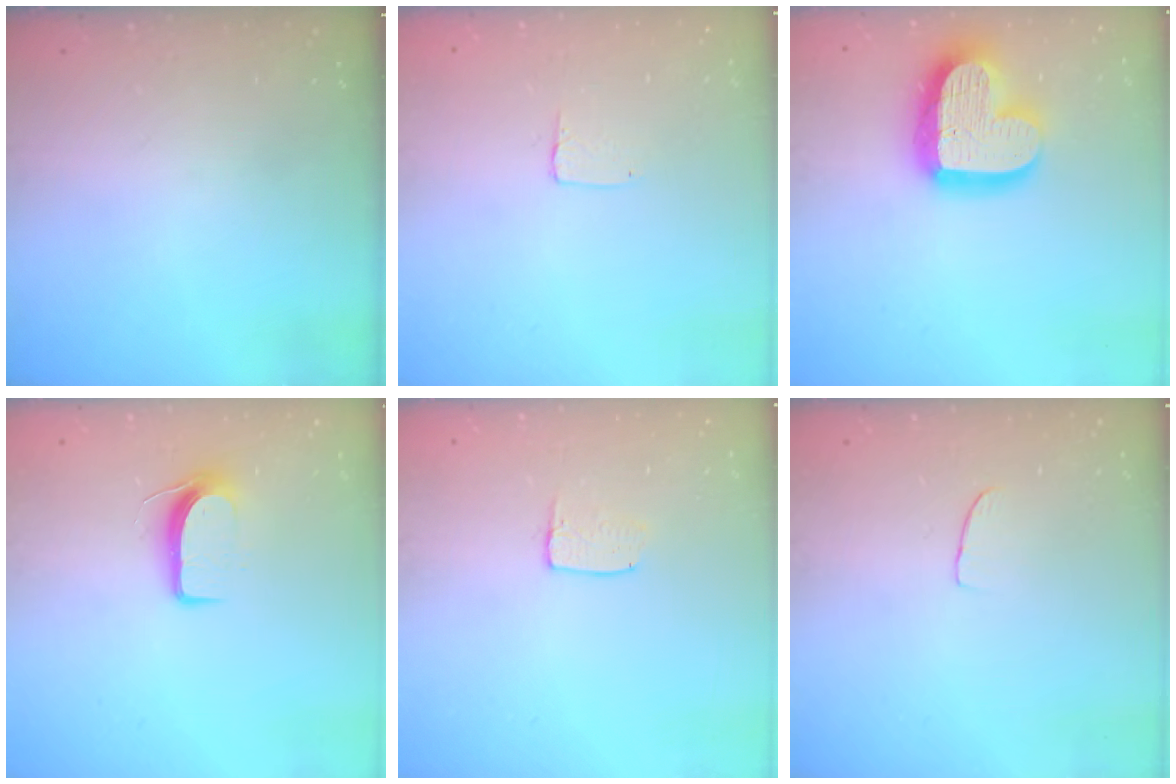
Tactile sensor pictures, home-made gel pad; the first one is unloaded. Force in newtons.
{"total": 3.7, "press": 3.6, "slide": 0.3}
{"total": 19.0, "press": 19.0, "slide": 1.6}
{"total": 7.9, "press": 7.9, "slide": 0.7}
{"total": 3.6, "press": 3.6, "slide": 0.3}
{"total": 2.6, "press": 2.6, "slide": 0.2}